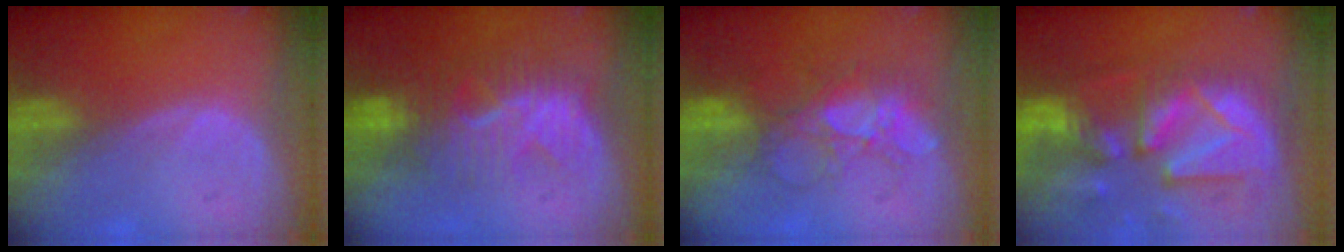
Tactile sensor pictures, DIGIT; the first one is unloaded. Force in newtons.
{"total": 9.0, "press": 8.3, "slide": 3.4}
{"total": 6.4, "press": 6.2, "slide": 1.5}
{"total": 13.3, "press": 11.4, "slide": 6.8}